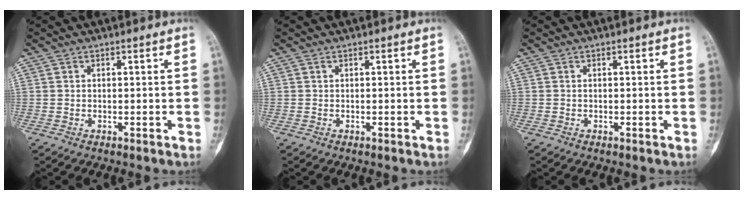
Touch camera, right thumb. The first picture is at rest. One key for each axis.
{"total": 0.0}
{"total": 0.0}